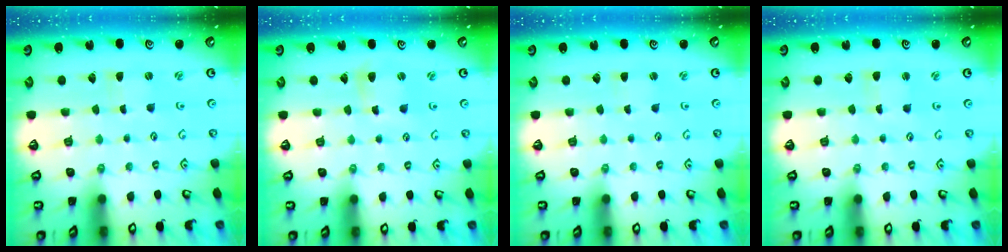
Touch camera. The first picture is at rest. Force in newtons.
{"total": 3.6, "press": 3.6, "slide": 0.5}
{"total": 1.3, "press": 1.3, "slide": 0.2}
{"total": 0.7, "press": 0.7, "slide": 0.2}